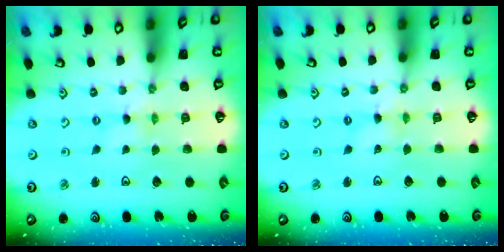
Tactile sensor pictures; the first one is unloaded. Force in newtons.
{"total": 1.1, "press": 1.1, "slide": 0.2}